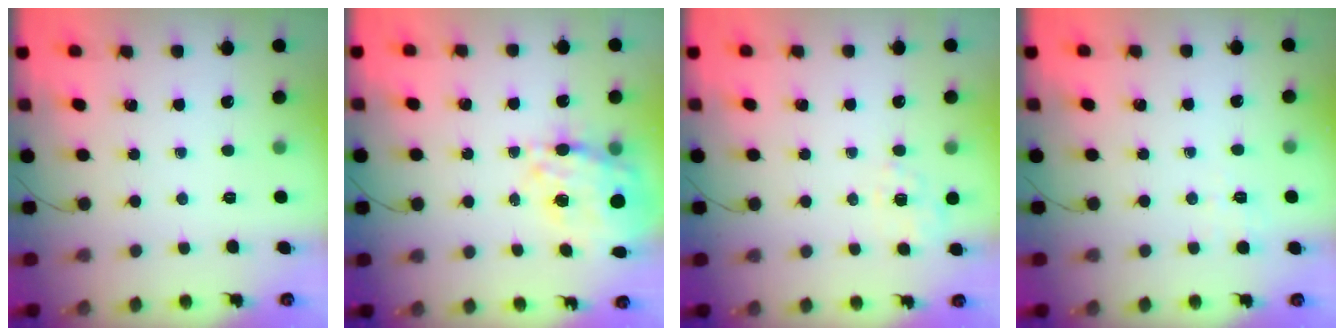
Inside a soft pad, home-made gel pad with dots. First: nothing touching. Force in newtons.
{"total": 17.4, "press": 16.9, "slide": 4.3}
{"total": 2.5, "press": 1.8, "slide": 1.7}
{"total": 2.7, "press": 2.0, "slide": 1.8}